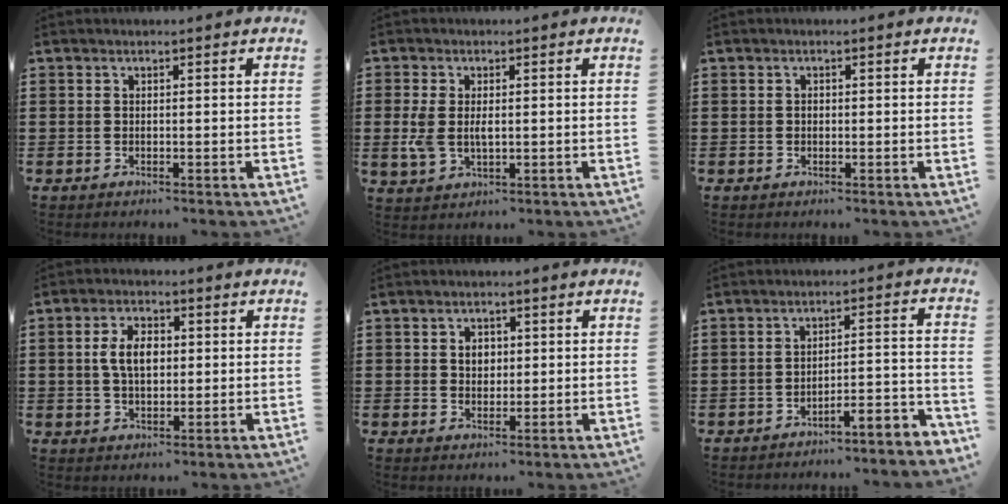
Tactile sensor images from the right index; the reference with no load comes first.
{"total": 4.1, "force": [0.1, 2.3, 3.5], "torque": [-0.090, -0.001, -0.005]}
{"total": 0.6, "force": [-0.1, 0.4, 0.4], "torque": [-0.010, 0.000, -0.001]}
{"total": 5.5, "force": [0.5, 3.0, 4.5], "torque": [-0.093, 0.006, 0.002]}
{"total": 2.5, "force": [0.4, 2.0, 1.5], "torque": [-0.035, 0.010, 0.006]}
{"total": 4.1, "force": [-4.0, -0.3, 1.1], "torque": [-0.023, -0.006, -0.085]}